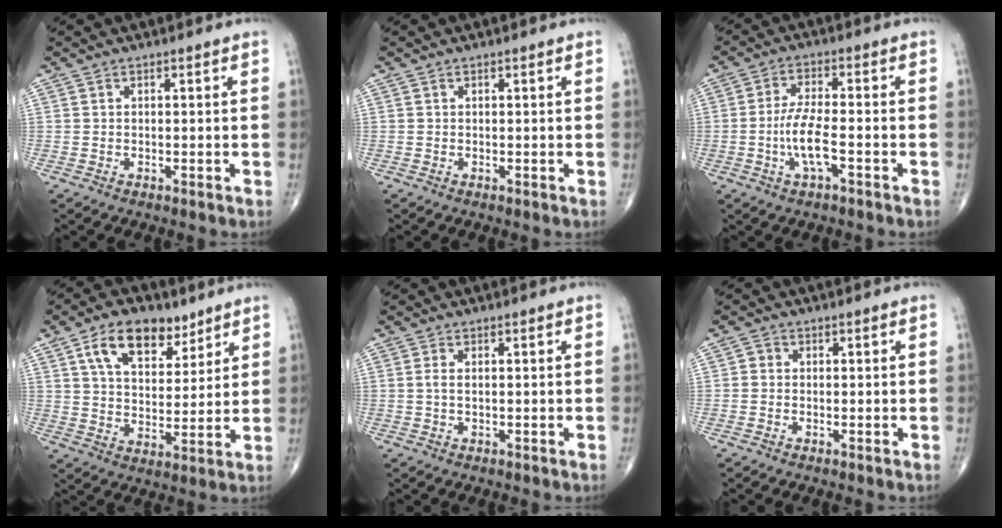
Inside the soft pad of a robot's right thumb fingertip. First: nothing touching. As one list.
[{"total": 0.0}, {"total": 6.8, "force": [-2.1, 1.9, 6.2], "torque": [-0.133, 0.015, -0.041]}, {"total": 12.8, "force": [7.1, 7.3, 7.7], "torque": [-0.101, -0.031, 0.125]}, {"total": 1.6, "force": [0.3, 0.7, 1.4], "torque": [-0.035, 0.002, 0.007]}, {"total": 1.3, "force": [-0.1, 1.2, 0.5], "torque": [-0.001, 0.003, -0.005]}]